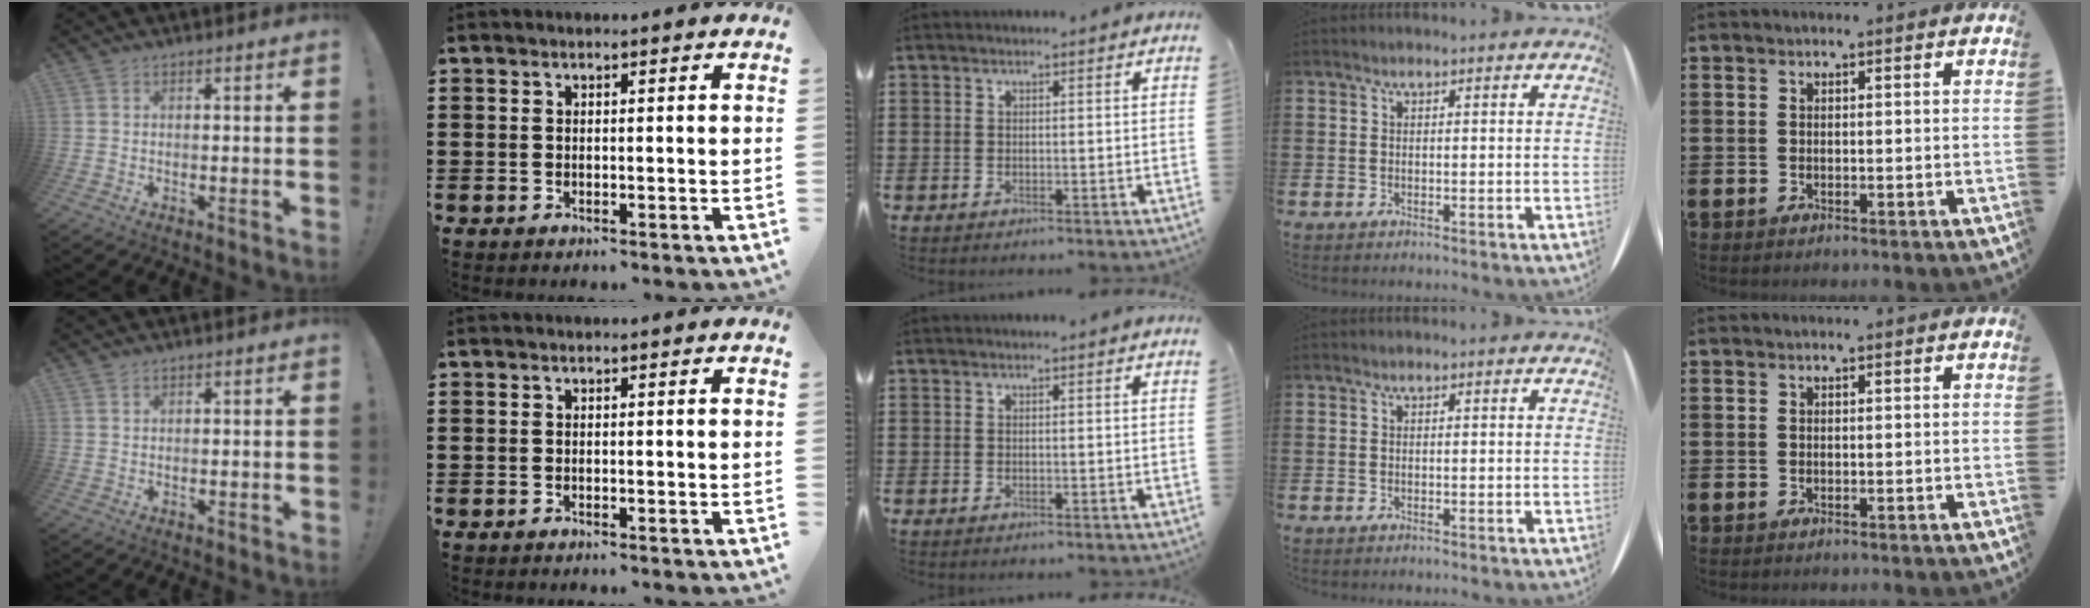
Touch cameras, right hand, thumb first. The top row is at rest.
{"thumb": {"total": 0.9, "force": [0.7, 0.2, -0.6], "torque": [0.001, 0.002, 0.015]}}